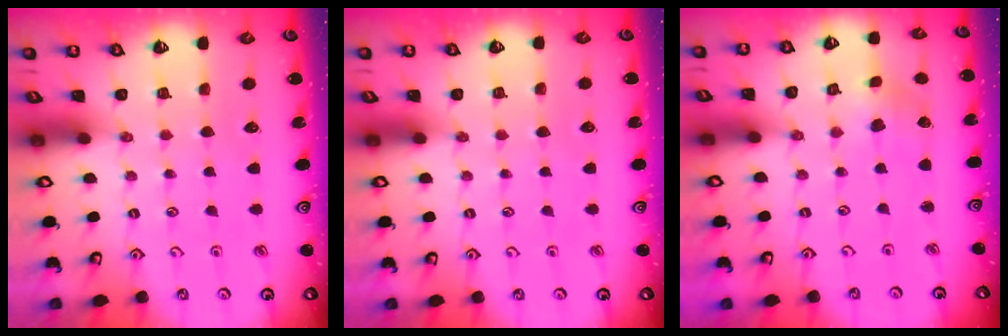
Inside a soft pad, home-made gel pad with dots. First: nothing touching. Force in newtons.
{"total": 0.0}
{"total": 2.4, "press": 2.3, "slide": 0.6}